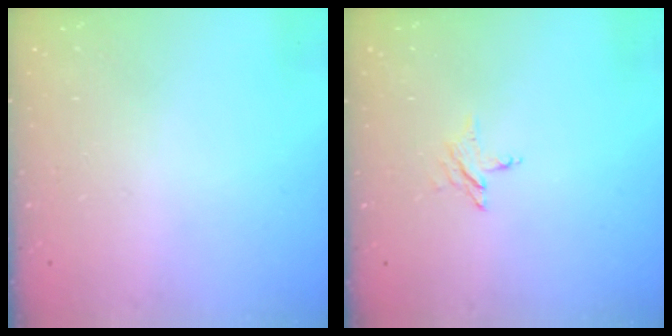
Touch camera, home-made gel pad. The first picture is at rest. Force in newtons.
{"total": 3.7, "press": 3.6, "slide": 0.3}